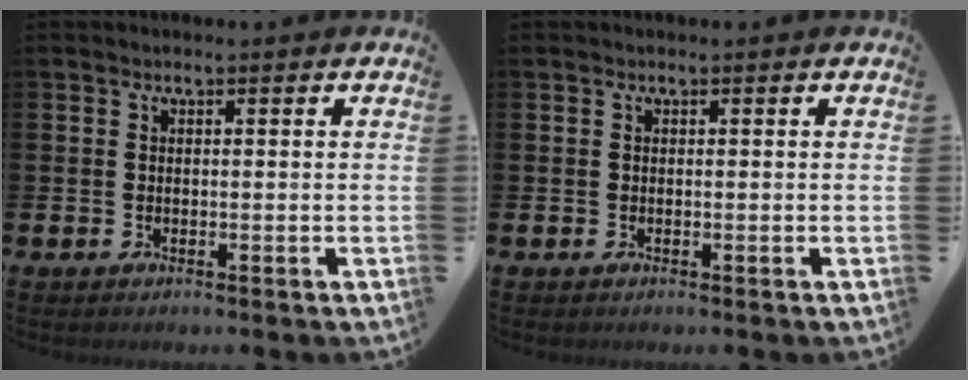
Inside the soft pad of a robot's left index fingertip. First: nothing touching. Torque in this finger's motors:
{"motor_torque": [0.16, -0.17, 0.00, 0.02]}